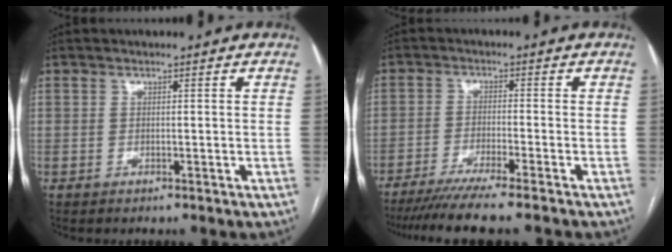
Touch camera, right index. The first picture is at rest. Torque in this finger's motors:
{"motor_torque": [1.26, -0.88, 0.52, 0.14]}